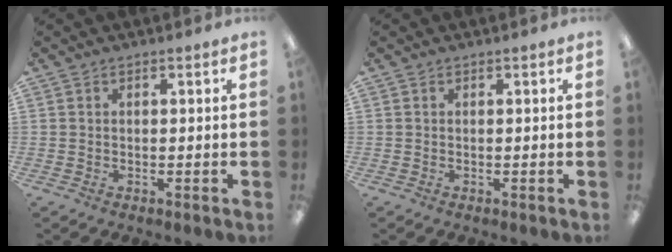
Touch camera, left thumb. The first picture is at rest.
{"total": 0.0}